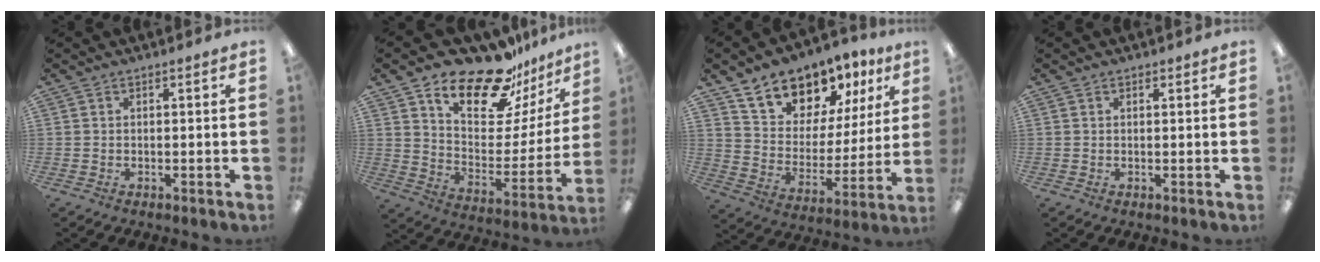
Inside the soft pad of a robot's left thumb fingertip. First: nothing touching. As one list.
[{"total": 19.5, "force": [16.5, 6.9, 7.9], "torque": [-0.138, -0.128, 0.285]}, {"total": 14.3, "force": [12.0, 7.1, 3.2], "torque": [-0.082, -0.091, 0.224]}, {"total": 0.7, "force": [0.5, 0.4, 0.2], "torque": [0.005, -0.002, 0.007]}]